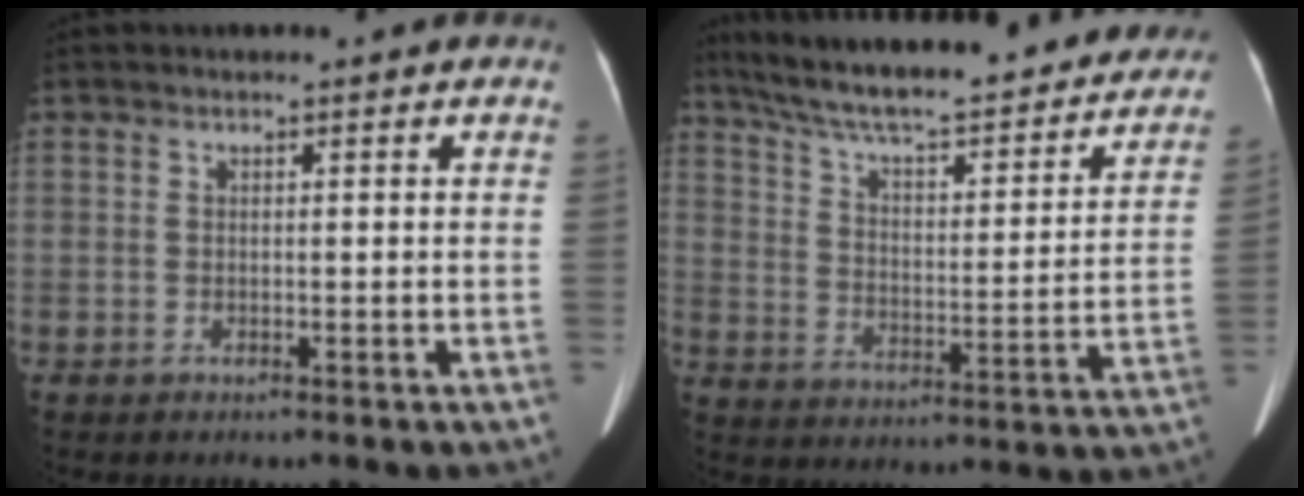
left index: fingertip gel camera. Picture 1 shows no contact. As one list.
[{"total": 31.6, "force": [27.2, 6.3, 14.8], "torque": [-0.242, -0.026, 0.359]}]